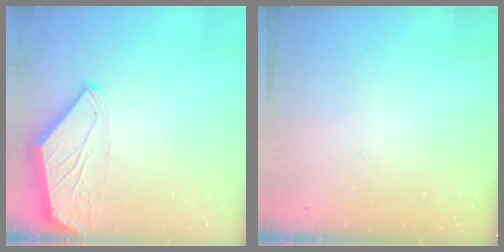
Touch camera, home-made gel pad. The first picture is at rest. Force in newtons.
{"total": 0.0}